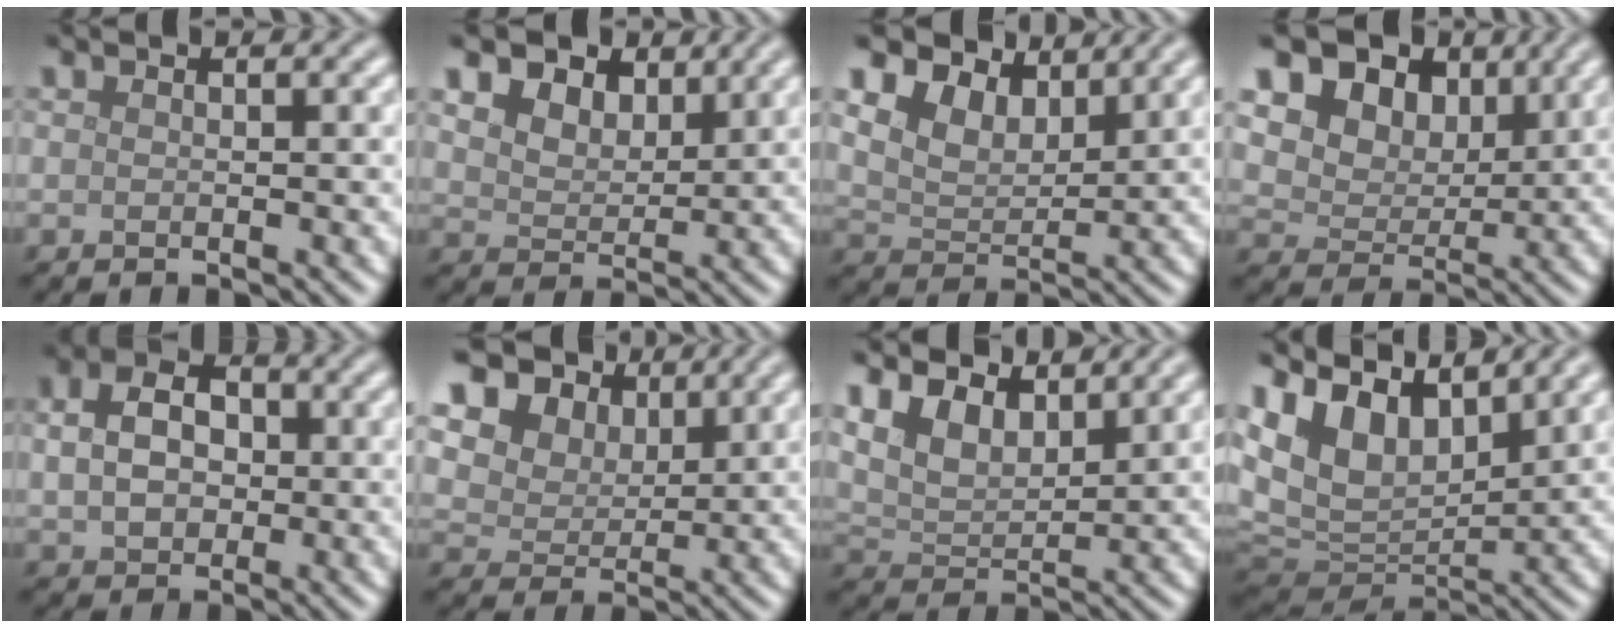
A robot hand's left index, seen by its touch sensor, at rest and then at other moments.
{"total": 7.8, "force": [4.9, 4.8, 3.7], "torque": [-0.089, 0.017, 0.075]}
{"total": 5.9, "force": [4.2, 3.0, 2.7], "torque": [-0.064, -0.002, 0.066]}
{"total": 12.7, "force": [6.7, 8.7, 6.3], "torque": [-0.116, 0.017, 0.118]}
{"total": 5.8, "force": [0.9, 4.2, 3.8], "torque": [-0.072, 0.015, -0.003]}
{"total": 11.4, "force": [6.5, 7.7, 5.3], "torque": [-0.114, 0.010, 0.114]}
{"total": 6.2, "force": [4.2, 2.9, 3.5], "torque": [-0.081, 0.008, 0.059]}
{"total": 10.8, "force": [5.8, 6.2, 6.7], "torque": [-0.158, 0.023, 0.101]}